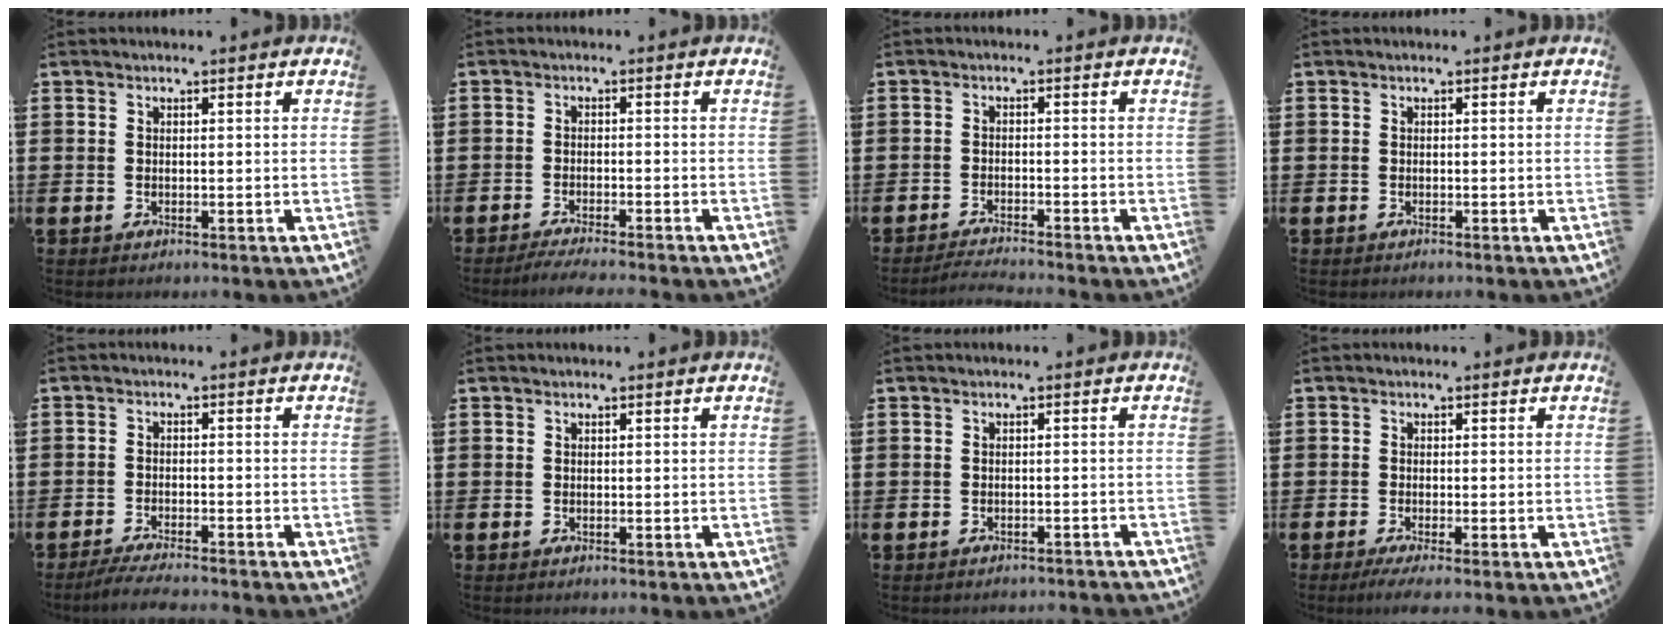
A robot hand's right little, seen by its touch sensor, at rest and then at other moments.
{"total": 1.9, "force": [-1.7, -0.1, 0.9], "torque": [-0.013, 0.003, -0.033]}
{"total": 1.7, "force": [-1.6, -0.2, 0.4], "torque": [-0.007, 0.003, -0.032]}
{"total": 0.0}
{"total": 2.6, "force": [-2.4, -0.1, 0.9], "torque": [-0.014, 0.003, -0.046]}
{"total": 0.0}
{"total": 0.8, "force": [-0.8, -0.1, 0.0], "torque": [-0.001, 0.001, -0.018]}
{"total": 1.3, "force": [-0.6, 0.0, 1.2], "torque": [-0.021, -0.003, -0.011]}